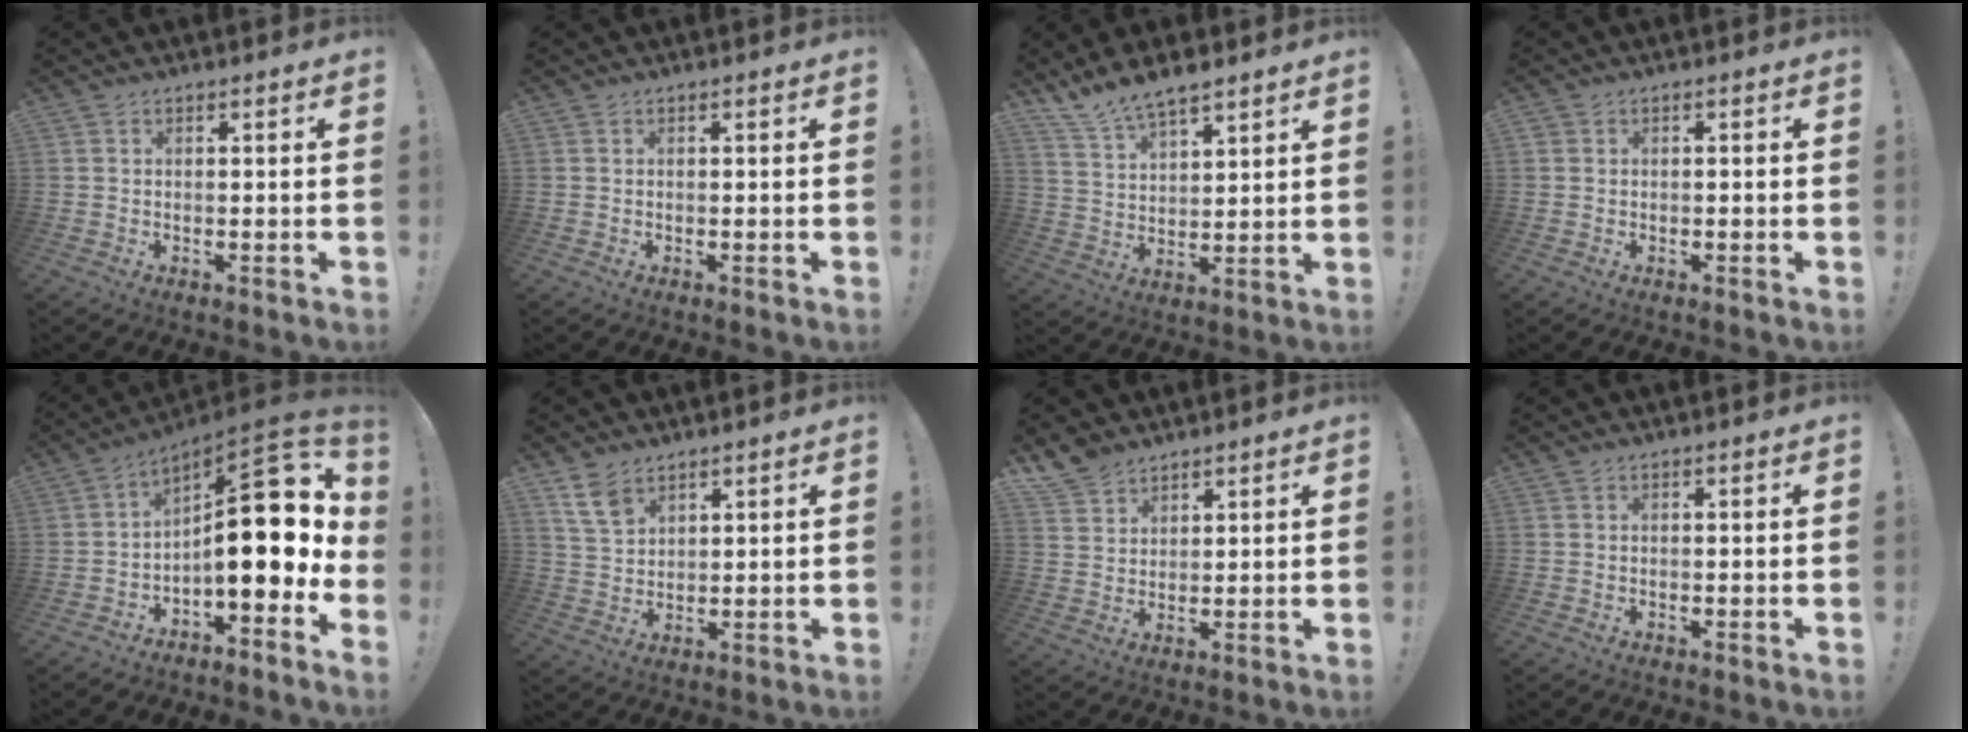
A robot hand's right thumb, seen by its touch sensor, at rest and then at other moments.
{"total": 0.0}
{"total": 8.9, "force": [8.0, 2.8, 2.9], "torque": [-0.066, -0.052, 0.154]}
{"total": 0.6, "force": [-0.3, 0.5, 0.1], "torque": [-0.001, 0.001, -0.006]}
{"total": 18.9, "force": [1.1, 7.5, 17.3], "torque": [-0.237, -0.011, 0.028]}
{"total": 7.5, "force": [5.1, 4.2, 3.6], "torque": [-0.065, -0.023, 0.101]}
{"total": 6.4, "force": [5.3, 3.4, 1.0], "torque": [-0.029, -0.032, 0.107]}
{"total": 0.0}